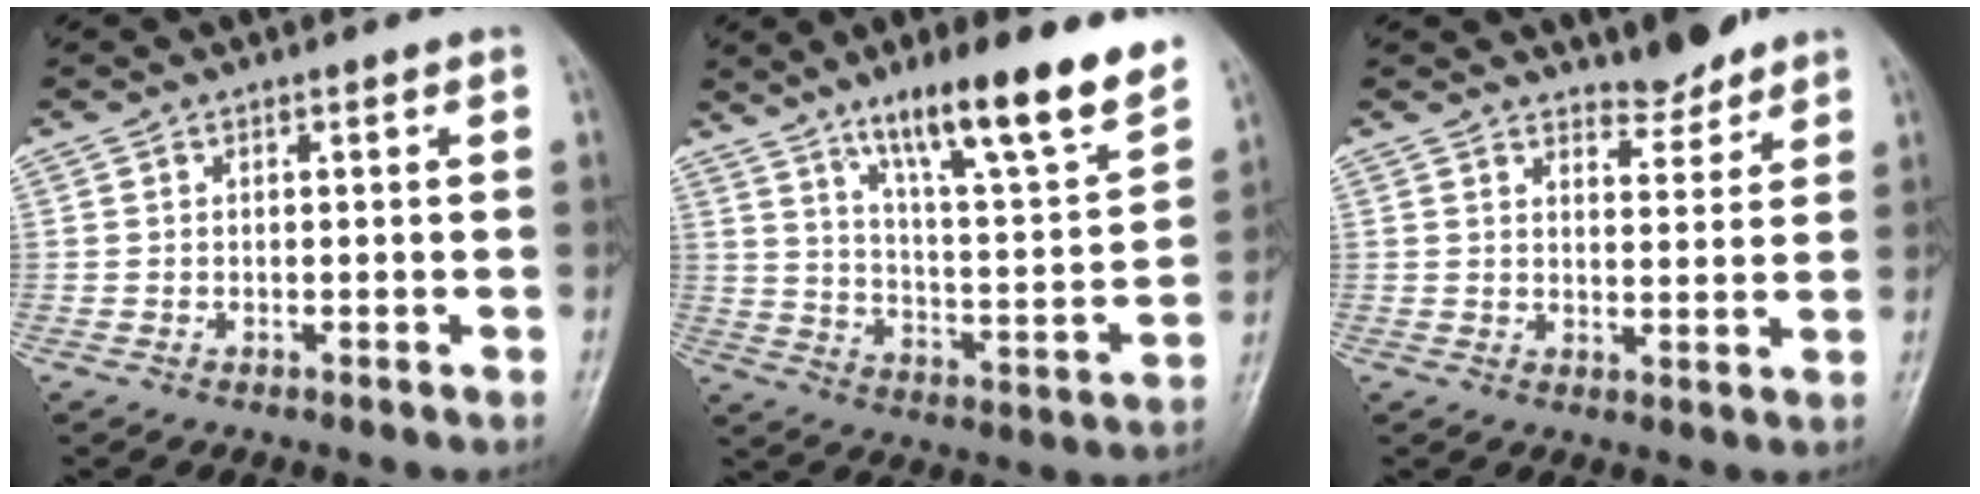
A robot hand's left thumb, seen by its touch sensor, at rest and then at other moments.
{"total": 20.1, "force": [13.5, 3.1, 14.6], "torque": [-0.199, -0.062, 0.218]}
{"total": 4.4, "force": [4.1, 1.3, 1.1], "torque": [0.000, -0.037, 0.067]}